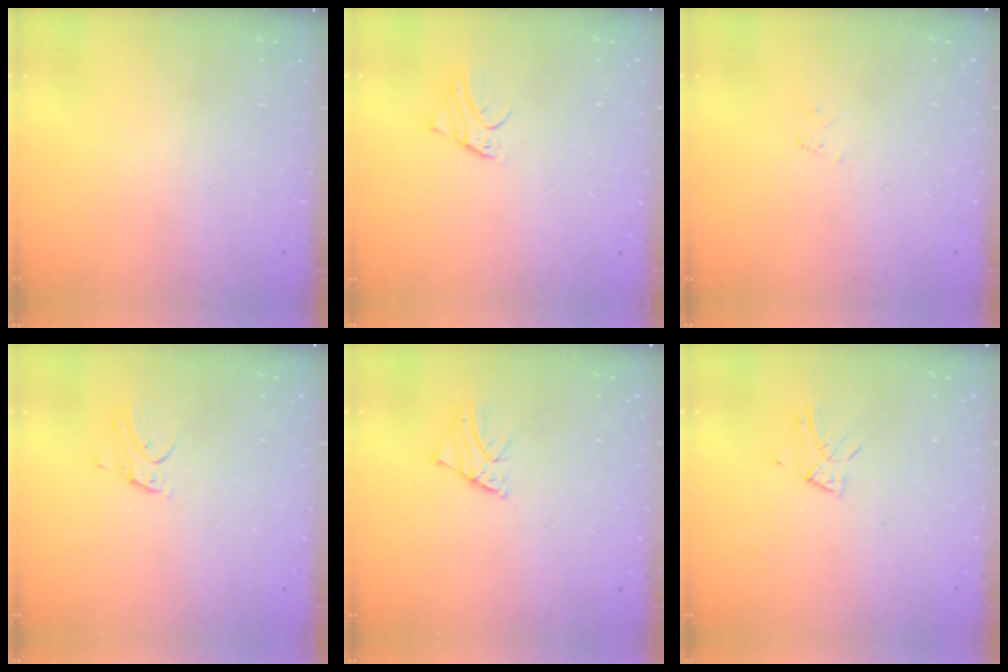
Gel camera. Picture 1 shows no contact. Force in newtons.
{"total": 2.5, "press": 2.5, "slide": 0.2}
{"total": 3.7, "press": 3.7, "slide": 0.1}
{"total": 4.3, "press": 4.2, "slide": 0.4}
{"total": 1.5, "press": 1.5, "slide": 0.1}
{"total": 4.3, "press": 4.3, "slide": 0.4}